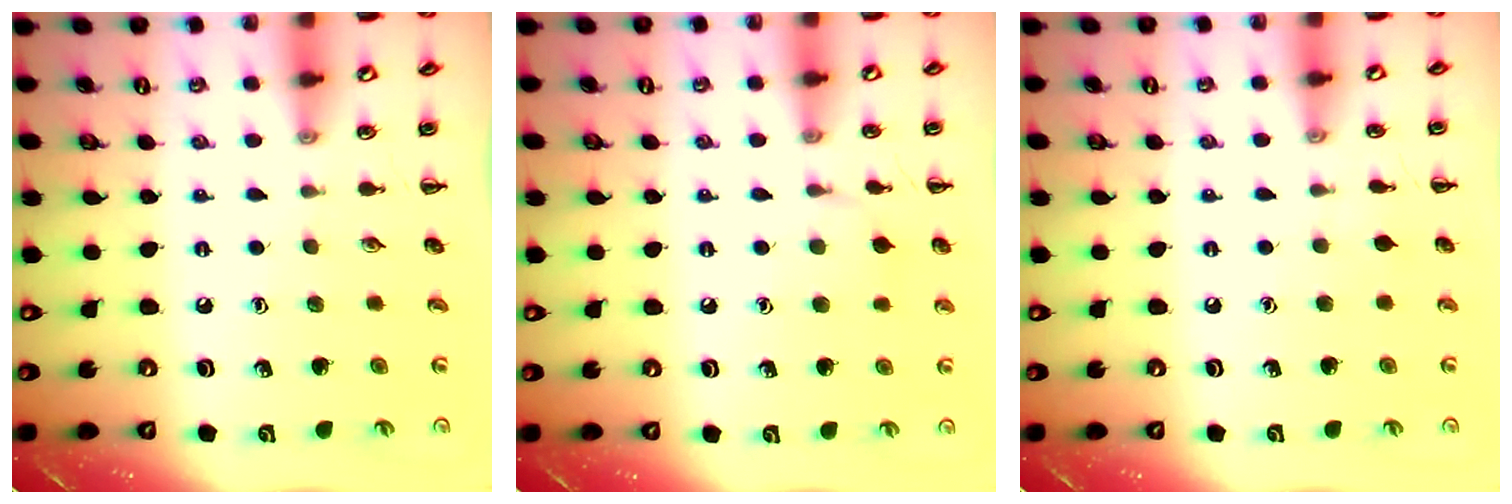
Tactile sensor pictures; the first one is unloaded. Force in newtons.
{"total": 6.3, "press": 5.9, "slide": 2.0}
{"total": 3.2, "press": 3.0, "slide": 1.2}